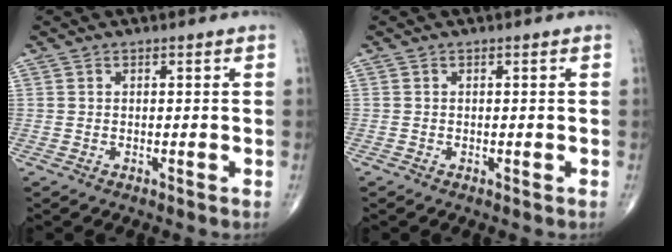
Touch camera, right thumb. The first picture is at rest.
{"total": 0.0}